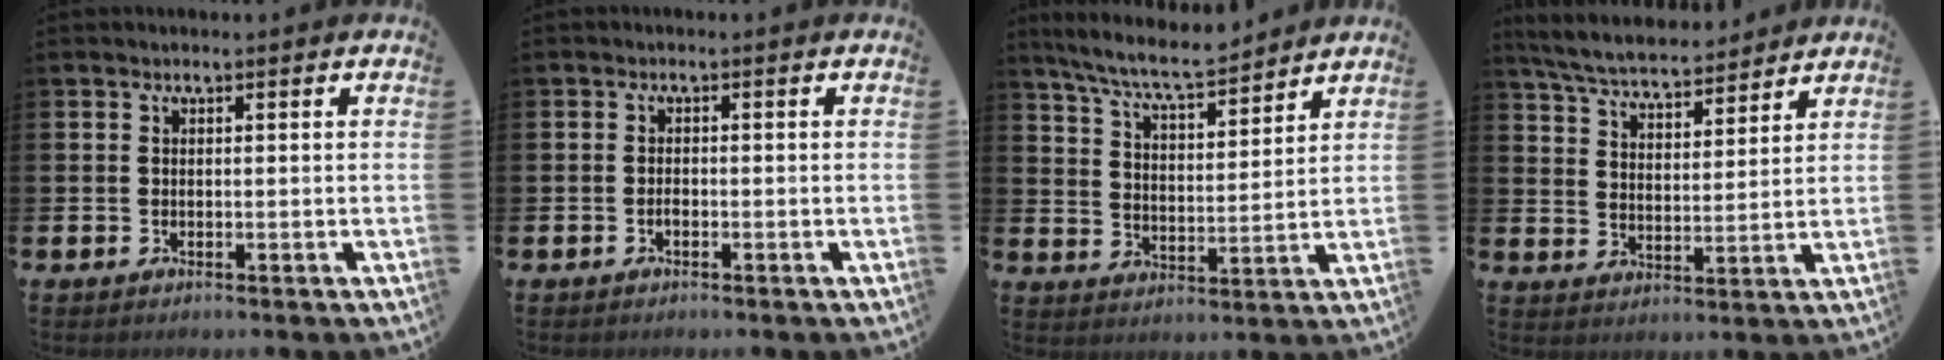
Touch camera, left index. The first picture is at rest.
{"total": 0.8, "force": [-0.4, 0.3, 0.6], "torque": [-0.016, 0.000, -0.007]}
{"total": 8.0, "force": [7.5, 0.7, 2.8], "torque": [-0.085, -0.038, 0.135]}
{"total": 6.4, "force": [6.2, 1.0, 1.5], "torque": [-0.059, -0.035, 0.109]}